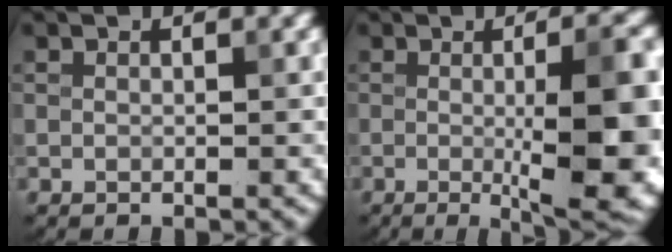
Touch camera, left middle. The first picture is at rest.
{"total": 11.6, "force": [-0.7, 3.1, 11.2], "torque": [-0.129, -0.011, -0.004]}